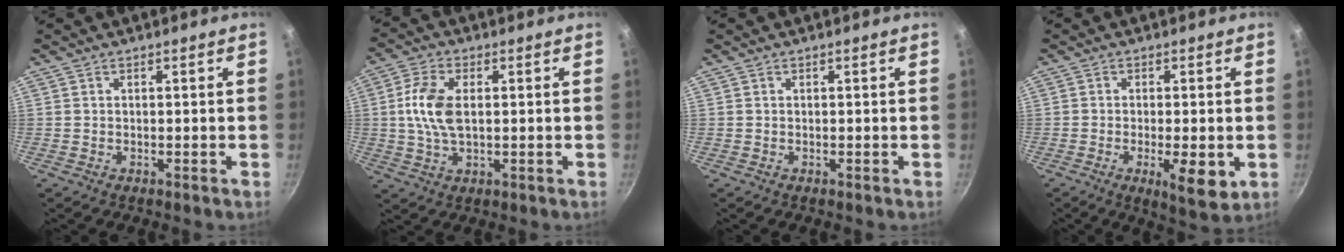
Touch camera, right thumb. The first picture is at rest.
{"total": 8.4, "force": [0.7, 4.7, 7.0], "torque": [-0.142, 0.009, 0.012]}
{"total": 0.0}
{"total": 7.6, "force": [-2.0, 2.3, 7.0], "torque": [-0.107, -0.007, -0.025]}